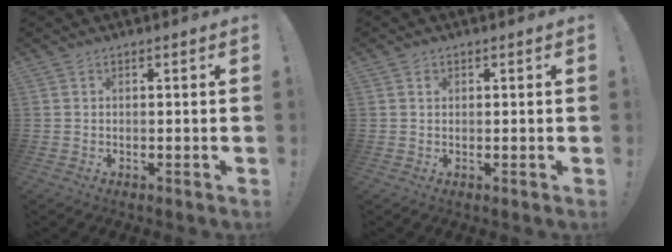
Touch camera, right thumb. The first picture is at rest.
{"total": 0.6, "force": [0.3, 0.5, 0.1], "torque": [0.006, -0.003, 0.004]}